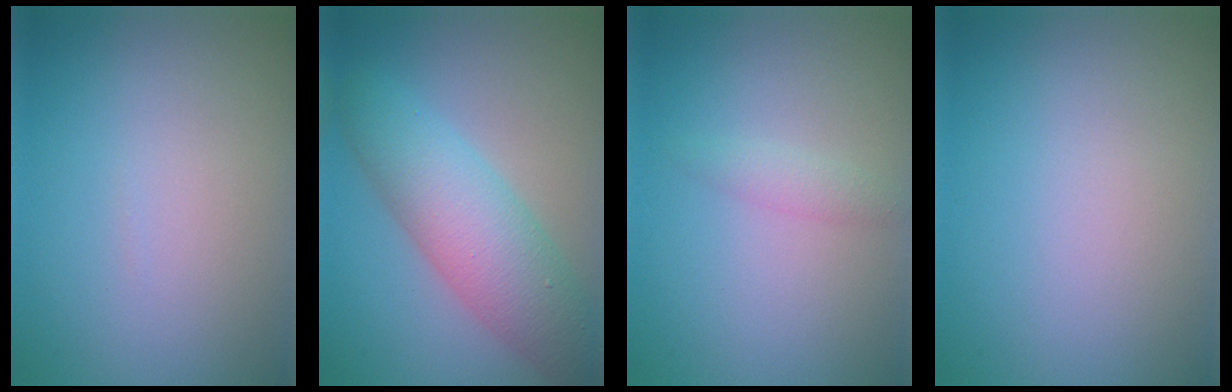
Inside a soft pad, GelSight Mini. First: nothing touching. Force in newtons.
{"total": 7.0, "press": 7.0, "slide": 0.3}
{"total": 1.2, "press": 1.2, "slide": 0.0}
{"total": 0.0}